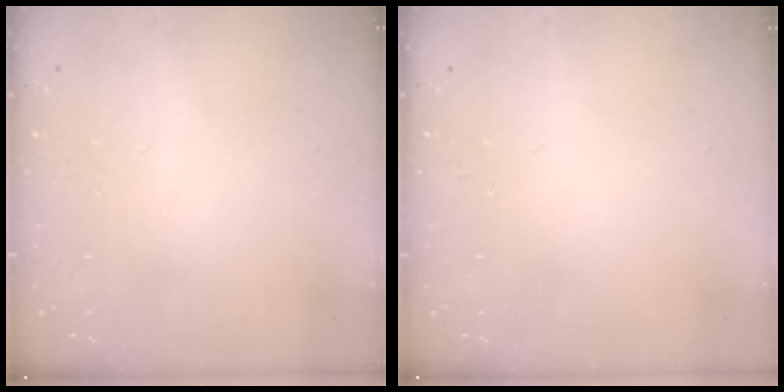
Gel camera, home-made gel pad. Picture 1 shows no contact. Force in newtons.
{"total": 0.0}